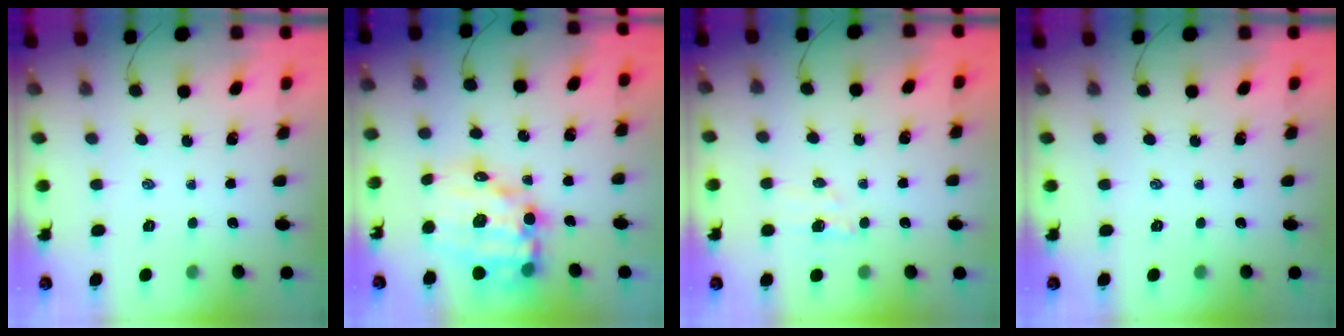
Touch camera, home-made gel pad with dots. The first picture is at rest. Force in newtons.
{"total": 15.9, "press": 15.4, "slide": 3.8}
{"total": 3.6, "press": 3.4, "slide": 1.2}
{"total": 0.0}